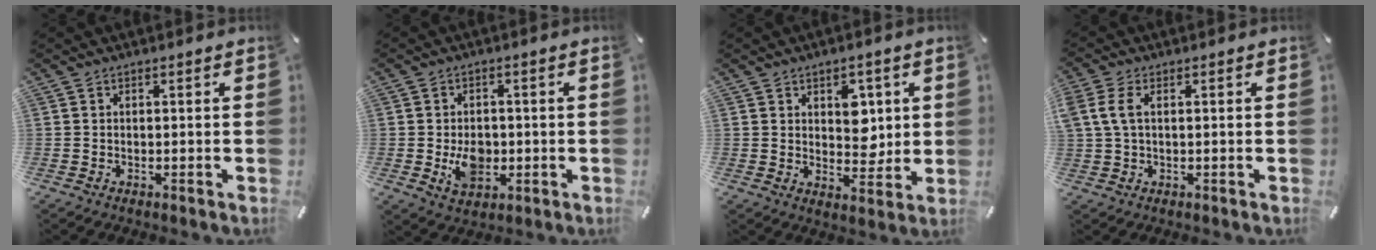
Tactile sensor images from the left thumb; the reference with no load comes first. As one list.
[{"total": 6.9, "force": [-1.0, 5.2, 4.5], "torque": [-0.074, -0.006, -0.020]}, {"total": 7.0, "force": [2.2, 5.4, 3.9], "torque": [-0.034, -0.009, 0.032]}, {"total": 4.3, "force": [0.9, 2.3, 3.6], "torque": [-0.088, 0.003, 0.013]}]